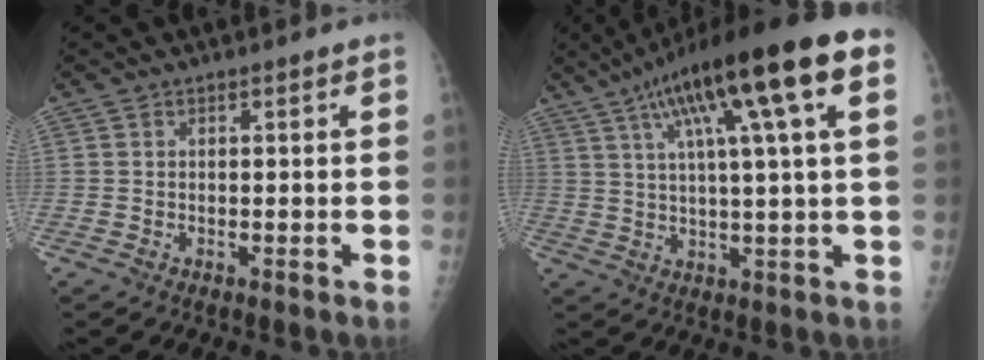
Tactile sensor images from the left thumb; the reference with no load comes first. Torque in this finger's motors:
{"motor_torque": [0.63, 0.77, 1.90, -0.88, 0.17]}